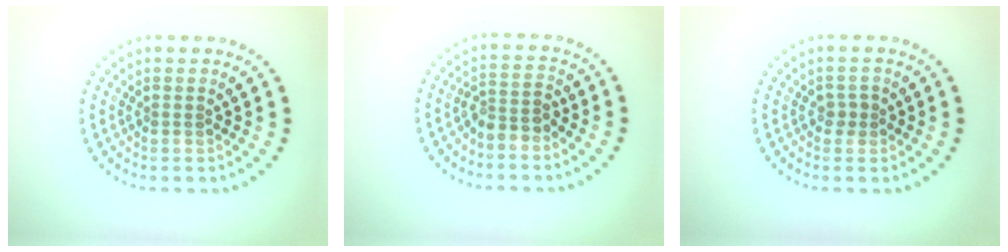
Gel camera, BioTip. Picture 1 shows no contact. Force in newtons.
{"total": 2.4, "press": 1.9, "slide": 1.5}
{"total": 1.1, "press": 1.0, "slide": 0.3}